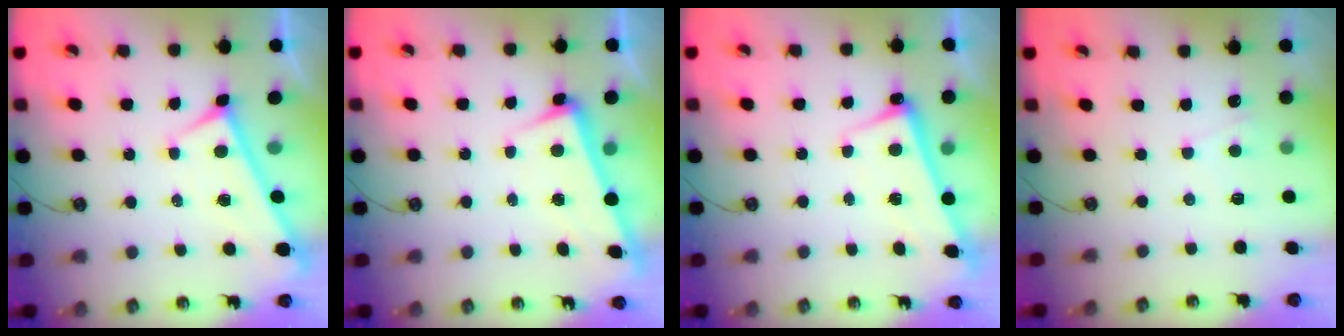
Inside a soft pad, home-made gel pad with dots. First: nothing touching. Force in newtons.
{"total": 3.3, "press": 3.2, "slide": 1.1}
{"total": 2.6, "press": 2.5, "slide": 0.8}
{"total": 2.4, "press": 2.4, "slide": 0.4}